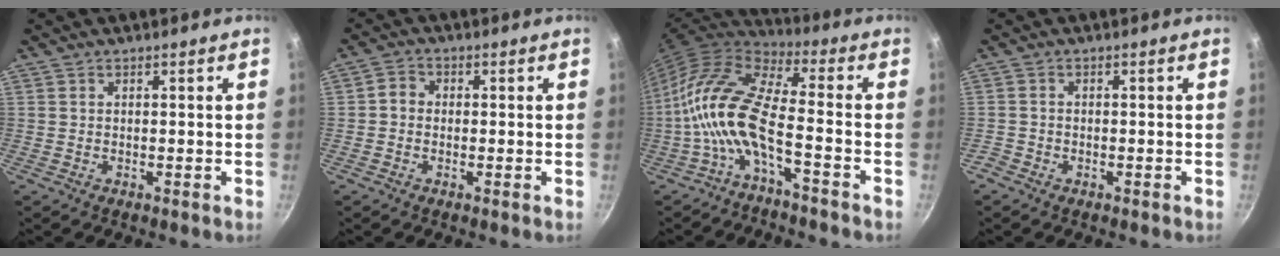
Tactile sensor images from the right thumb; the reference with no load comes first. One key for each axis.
{"total": 2.7, "fx": -0.2, "fy": 2.3, "fz": 1.3, "tx": -0.018, "ty": 0.009, "tz": -0.012}
{"total": 14.1, "fx": -4.8, "fy": 5.1, "fz": 12.3, "tx": -0.254, "ty": 0.053, "tz": -0.105}
{"total": 1.5, "fx": -1.2, "fy": 1.0, "fz": 0.4, "tx": -0.016, "ty": 0.007, "tz": -0.026}